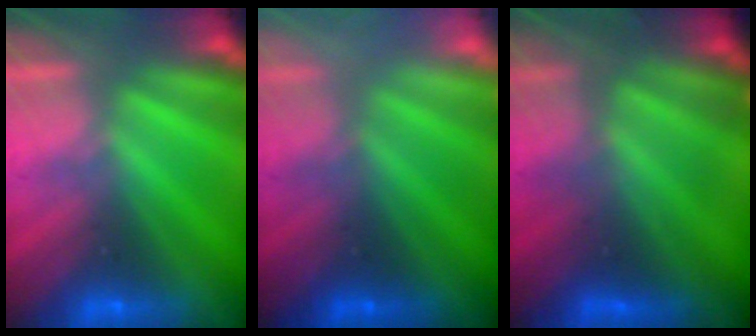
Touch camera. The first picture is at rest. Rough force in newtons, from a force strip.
{"total": 2.9}
{"total": 4.6}